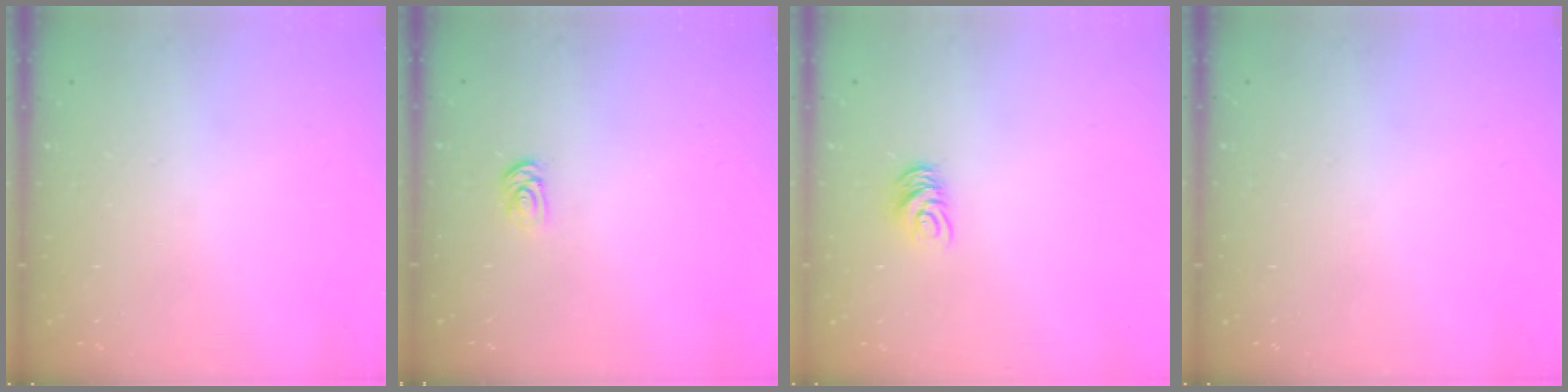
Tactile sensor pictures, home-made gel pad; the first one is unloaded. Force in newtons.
{"total": 2.0, "press": 2.0, "slide": 0.3}
{"total": 7.5, "press": 7.5, "slide": 0.5}
{"total": 0.0}